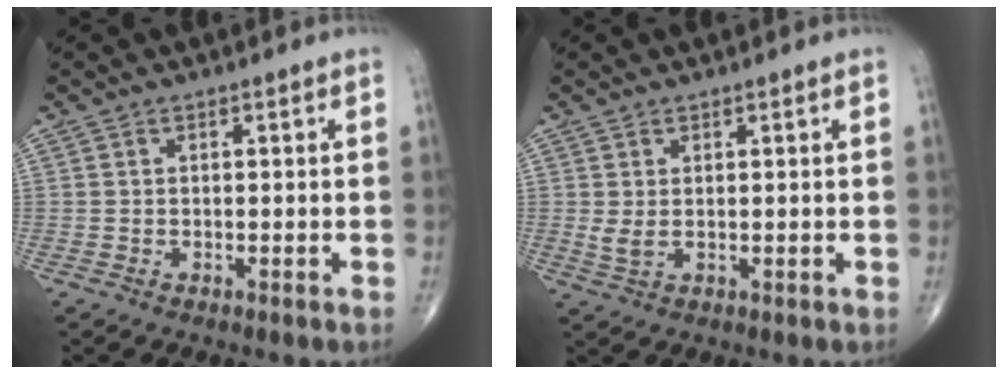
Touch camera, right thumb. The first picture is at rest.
{"total": 2.2, "force": [0.4, 0.9, 1.9], "torque": [-0.043, -0.002, 0.015]}